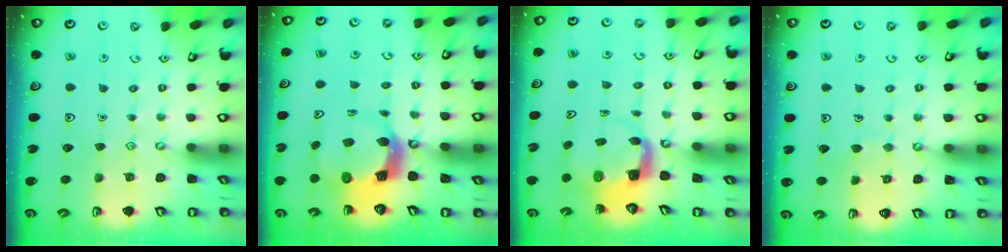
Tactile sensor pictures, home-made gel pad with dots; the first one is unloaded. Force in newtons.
{"total": 6.3, "press": 6.3, "slide": 0.6}
{"total": 4.5, "press": 4.5, "slide": 0.4}
{"total": 5.4, "press": 5.3, "slide": 0.4}